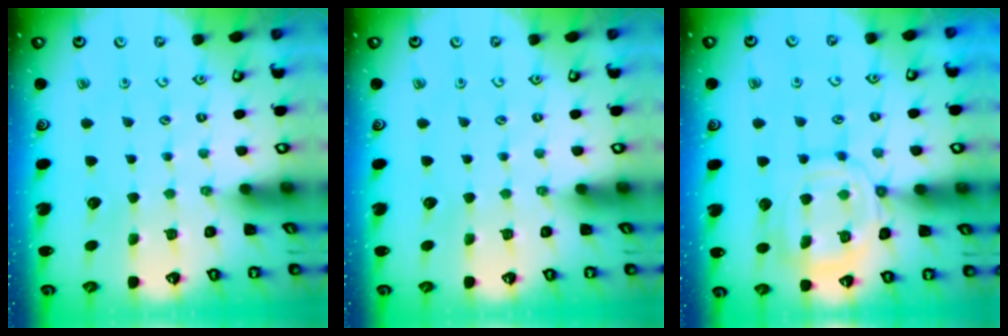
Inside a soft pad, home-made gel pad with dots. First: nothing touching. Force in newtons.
{"total": 0.0}
{"total": 12.3, "press": 12.3, "slide": 1.1}